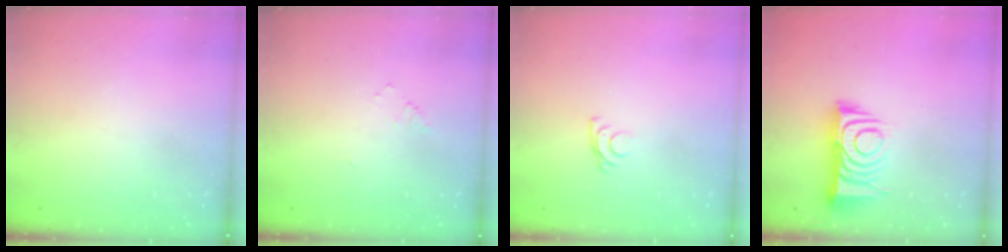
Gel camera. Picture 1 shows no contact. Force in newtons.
{"total": 4.7, "press": 4.7, "slide": 0.6}
{"total": 6.1, "press": 6.0, "slide": 0.7}
{"total": 12.0, "press": 12.0, "slide": 1.1}